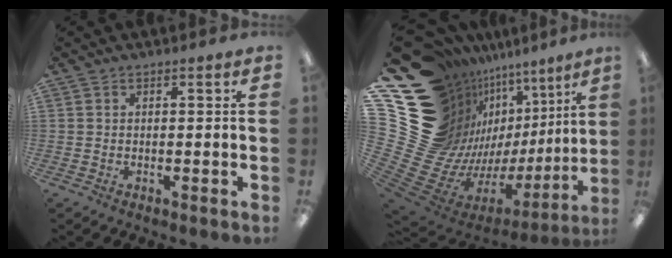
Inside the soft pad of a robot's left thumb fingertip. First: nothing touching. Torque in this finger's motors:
{"motor_torque": [3.32, 1.69, 1.03, -1.73, 0.04]}